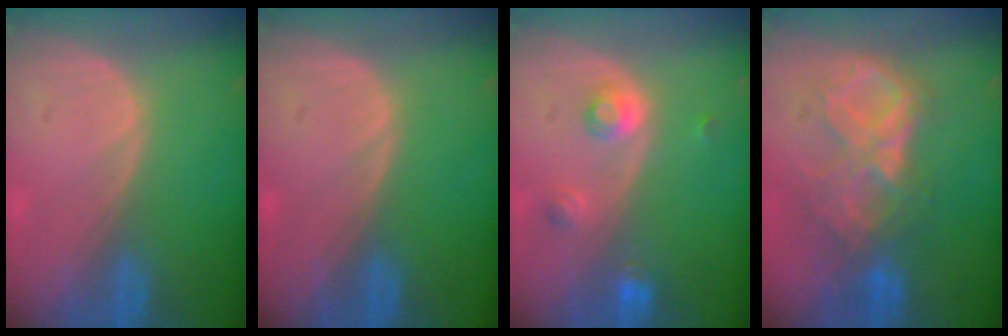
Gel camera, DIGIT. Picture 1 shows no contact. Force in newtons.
{"total": 0.0}
{"total": 3.6, "press": 3.3, "slide": 1.5}
{"total": 8.5, "press": 7.5, "slide": 3.9}